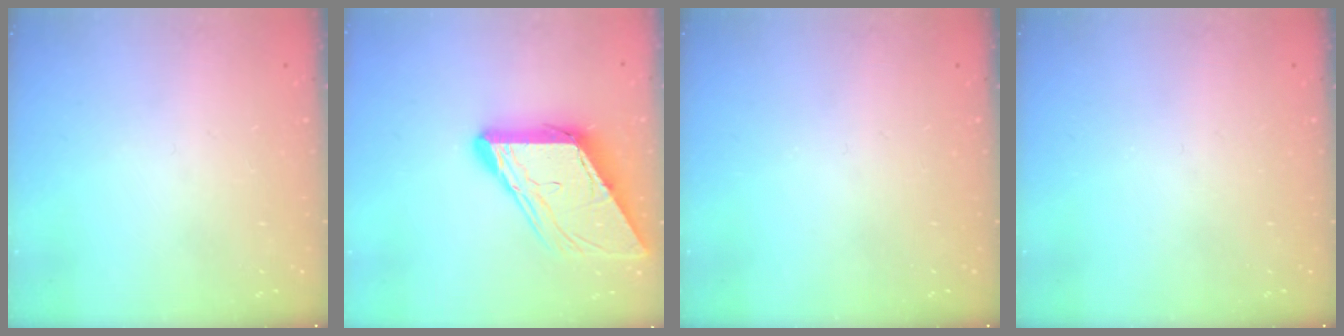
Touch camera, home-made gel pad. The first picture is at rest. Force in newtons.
{"total": 12.0, "press": 12.0, "slide": 1.2}
{"total": 0.0}
{"total": 0.0}